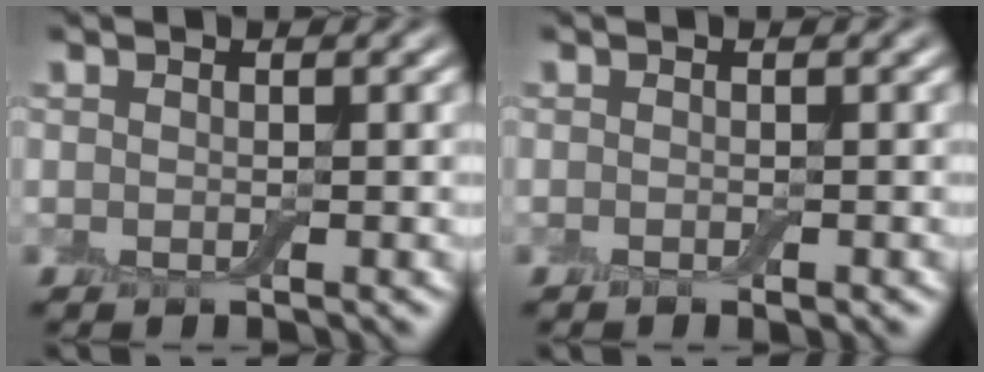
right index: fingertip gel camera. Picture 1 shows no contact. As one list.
[{"total": 0.9, "force": [-0.5, 0.2, 0.7], "torque": [-0.012, -0.005, -0.008]}]